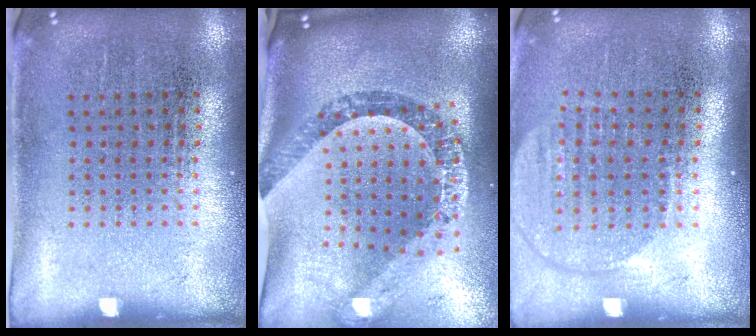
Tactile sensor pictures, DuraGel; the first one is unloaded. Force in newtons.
{"total": 2.4, "press": 1.9, "slide": 1.5}
{"total": 1.7, "press": 1.5, "slide": 0.8}